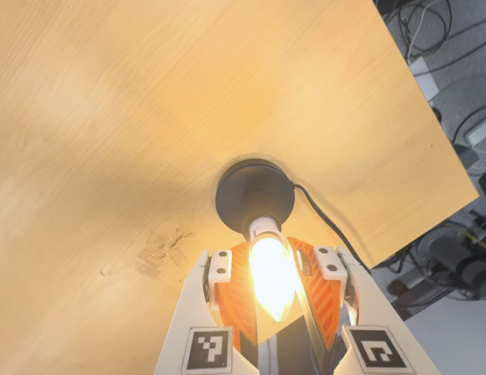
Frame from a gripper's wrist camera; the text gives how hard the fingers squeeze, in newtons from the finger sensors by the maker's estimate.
{"total": 14.1, "left": 13.7, "right": 14.6}